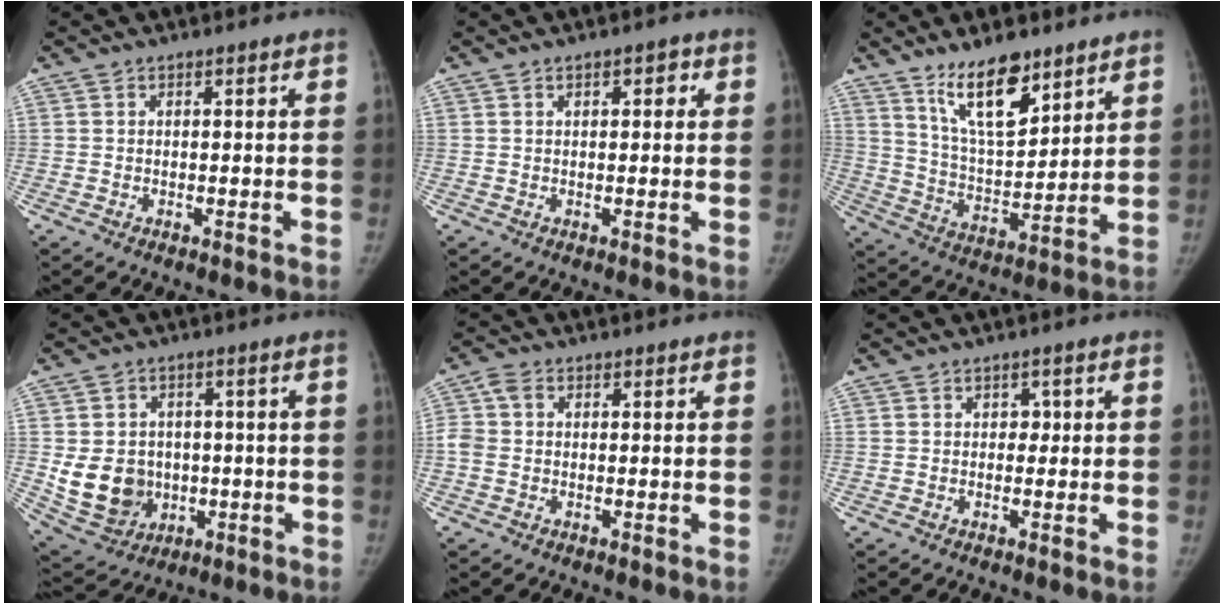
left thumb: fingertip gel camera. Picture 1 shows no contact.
{"total": 2.2, "force": [0.8, 1.3, 1.6], "torque": [-0.010, 0.002, 0.007]}
{"total": 13.2, "force": [9.0, 5.0, 8.3], "torque": [-0.114, -0.064, 0.169]}
{"total": 10.9, "force": [-0.9, 9.4, 5.4], "torque": [-0.063, 0.005, 0.012]}
{"total": 4.0, "force": [0.2, 3.3, 2.4], "torque": [-0.055, 0.012, 0.000]}
{"total": 1.3, "force": [0.2, 1.0, 0.9], "torque": [0.005, 0.005, -0.001]}